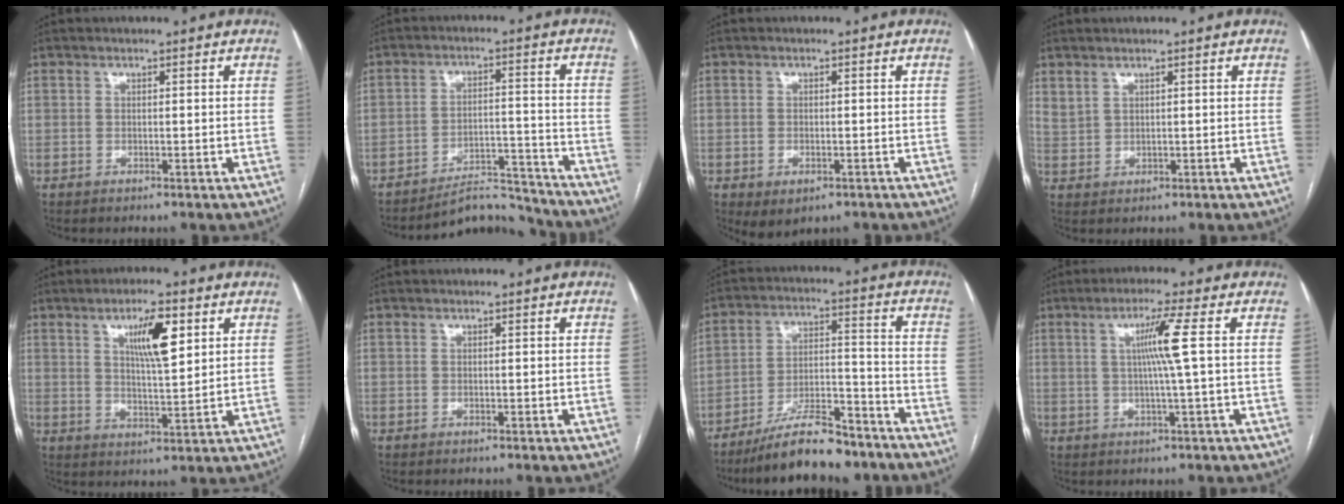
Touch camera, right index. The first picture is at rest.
{"total": 8.1, "force": [-8.0, 1.1, -0.3], "torque": [0.012, 0.032, -0.127]}
{"total": 3.4, "force": [-1.6, 2.1, 2.2], "torque": [-0.033, -0.004, -0.009]}
{"total": 2.1, "force": [1.7, 1.0, 0.7], "torque": [-0.016, 0.003, 0.042]}
{"total": 7.9, "force": [3.4, 1.5, 6.9], "torque": [-0.120, 0.001, 0.058]}
{"total": 0.0}
{"total": 13.3, "force": [-10.9, 2.8, 7.0], "torque": [-0.117, 0.010, -0.185]}
{"total": 5.8, "force": [0.9, -1.5, 5.5], "torque": [-0.101, 0.002, 0.019]}